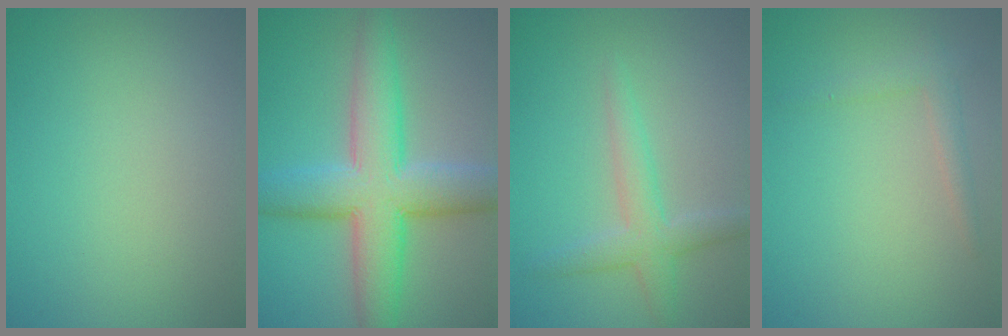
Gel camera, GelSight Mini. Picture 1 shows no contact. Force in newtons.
{"total": 8.9, "press": 8.9, "slide": 0.2}
{"total": 3.0, "press": 3.0, "slide": 0.1}
{"total": 1.5, "press": 1.4, "slide": 0.1}